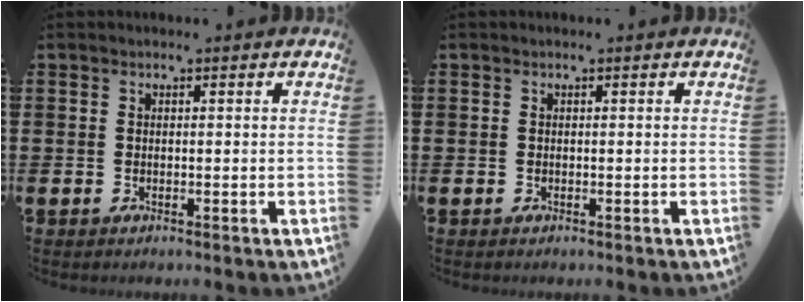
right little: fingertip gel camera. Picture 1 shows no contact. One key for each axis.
{"total": 0.0}